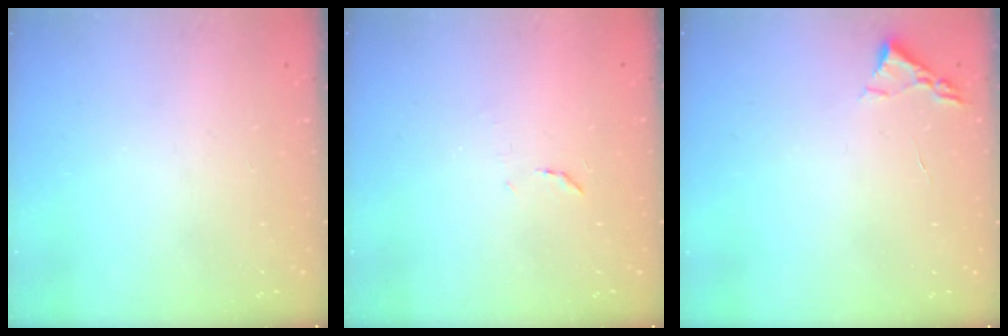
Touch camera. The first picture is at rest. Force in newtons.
{"total": 6.3, "press": 6.2, "slide": 0.6}
{"total": 2.4, "press": 2.3, "slide": 0.3}